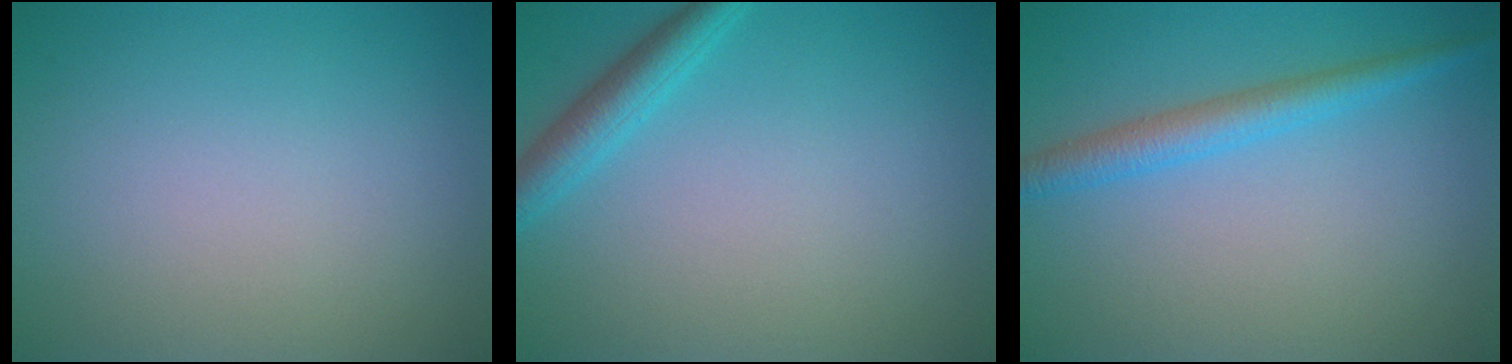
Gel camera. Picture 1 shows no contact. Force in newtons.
{"total": 2.7, "press": 2.7, "slide": 0.1}
{"total": 2.8, "press": 2.8, "slide": 0.2}